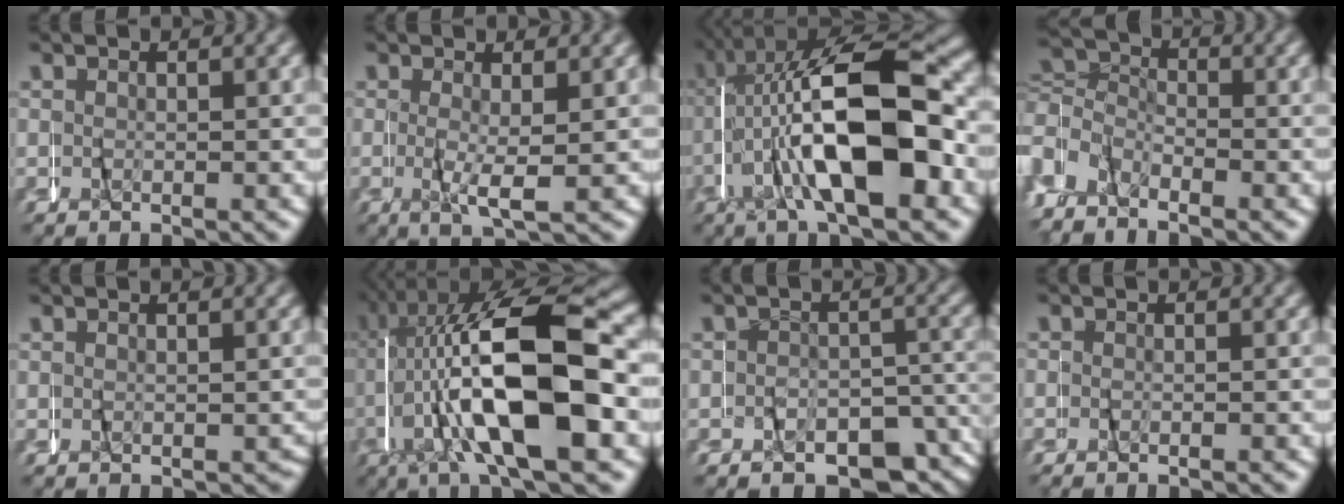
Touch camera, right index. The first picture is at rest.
{"total": 2.7, "force": [-0.4, 0.0, 2.7], "torque": [-0.052, -0.002, -0.005]}
{"total": 15.4, "force": [0.0, 6.3, 14.1], "torque": [-0.245, 0.002, 0.007]}
{"total": 4.7, "force": [-1.4, 4.0, 2.0], "torque": [-0.049, -0.005, -0.031]}
{"total": 0.7, "force": [-0.4, 0.5, 0.4], "torque": [0.000, -0.004, -0.003]}
{"total": 17.7, "force": [0.8, 7.5, 16.0], "torque": [-0.284, 0.013, 0.015]}
{"total": 4.0, "force": [-2.9, 2.3, 1.5], "torque": [-0.018, 0.005, -0.055]}
{"total": 0.7, "force": [-0.6, 0.1, 0.3], "torque": [-0.010, 0.001, -0.013]}